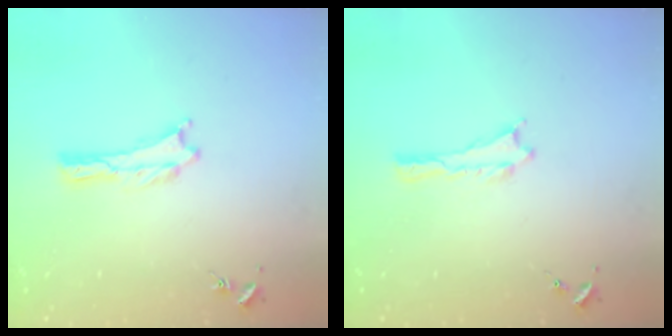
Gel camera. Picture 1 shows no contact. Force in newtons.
{"total": 0.0}